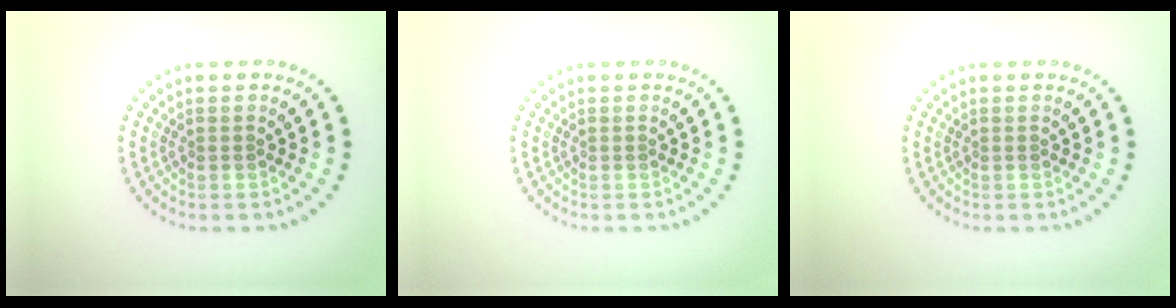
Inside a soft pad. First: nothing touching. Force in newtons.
{"total": 0.0}
{"total": 0.0}